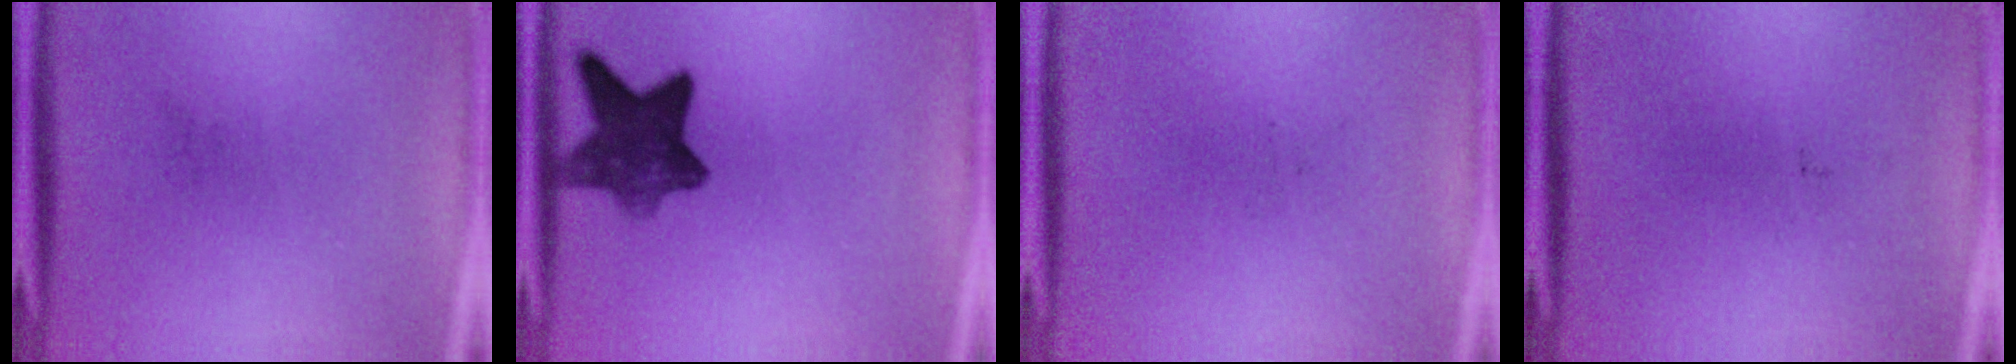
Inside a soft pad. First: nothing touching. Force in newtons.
{"total": 8.5}
{"total": 0.0}
{"total": 0.0}